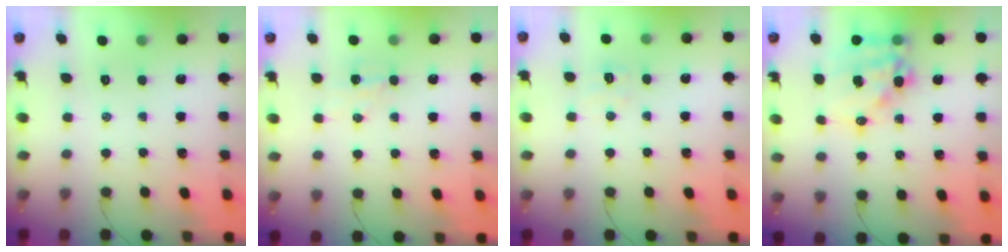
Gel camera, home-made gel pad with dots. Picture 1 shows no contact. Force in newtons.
{"total": 3.7, "press": 3.5, "slide": 1.0}
{"total": 3.6, "press": 3.4, "slide": 1.2}
{"total": 15.1, "press": 14.6, "slide": 3.7}